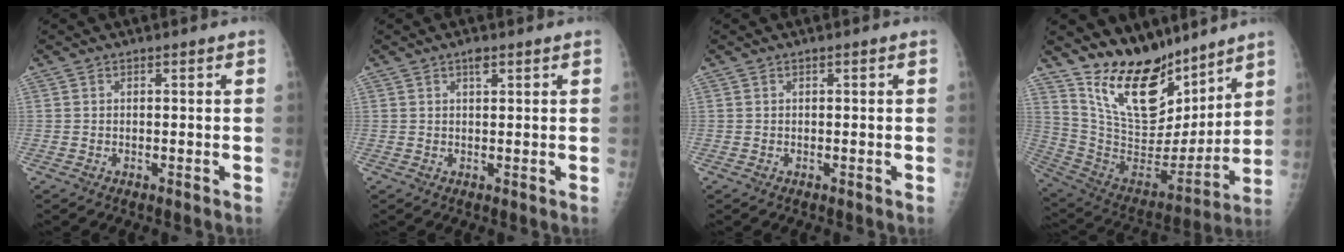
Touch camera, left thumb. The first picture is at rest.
{"total": 1.6, "force": [1.0, 0.7, 1.1], "torque": [-0.013, -0.002, 0.014]}
{"total": 0.0}
{"total": 20.2, "force": [15.1, 9.5, 9.5], "torque": [-0.117, -0.103, 0.273]}